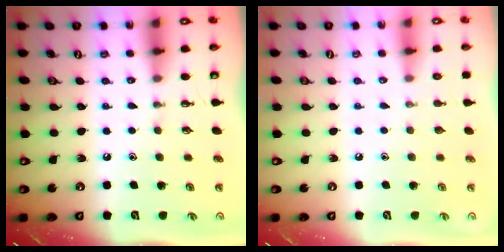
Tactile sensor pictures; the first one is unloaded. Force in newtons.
{"total": 0.0}